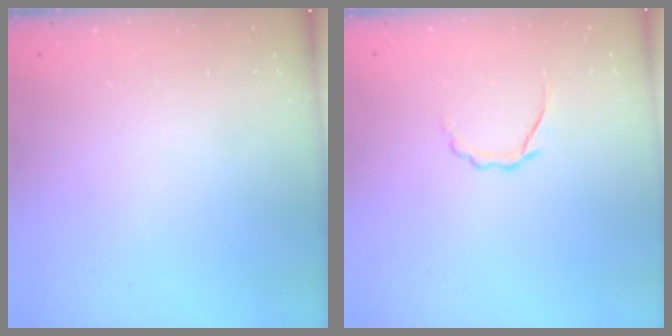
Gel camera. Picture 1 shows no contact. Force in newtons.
{"total": 5.3, "press": 5.2, "slide": 1.1}